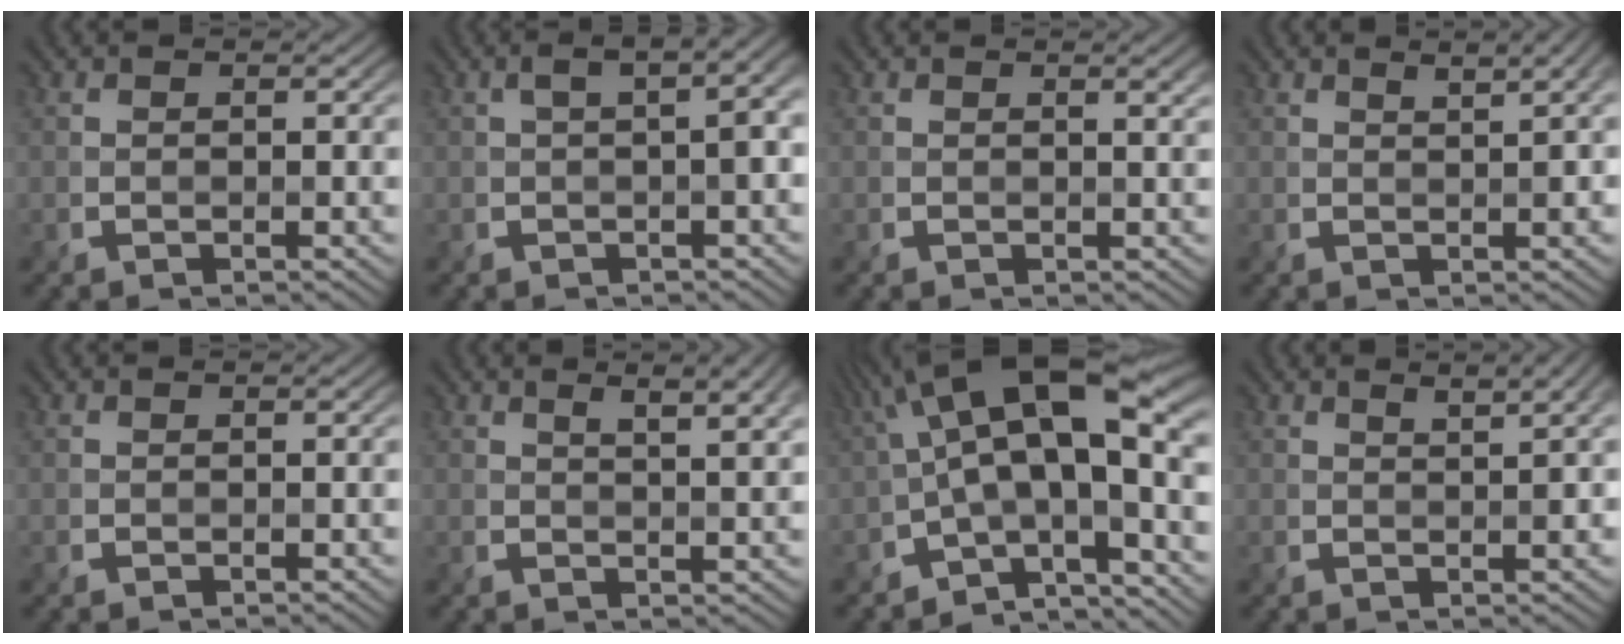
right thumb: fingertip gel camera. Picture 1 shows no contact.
{"total": 4.0, "force": [0.3, 1.4, 3.7], "torque": [-0.051, 0.018, 0.004]}
{"total": 1.1, "force": [0.7, 0.1, 0.8], "torque": [-0.012, -0.001, 0.011]}
{"total": 2.9, "force": [1.7, 0.6, 2.4], "torque": [-0.037, 0.006, 0.026]}
{"total": 0.0}
{"total": 5.1, "force": [2.8, 1.2, 4.1], "torque": [-0.061, 0.009, 0.040]}
{"total": 15.4, "force": [-0.4, 5.7, 14.3], "torque": [-0.226, 0.033, -0.016]}
{"total": 3.4, "force": [1.8, 0.7, 2.8], "torque": [-0.044, 0.006, 0.029]}